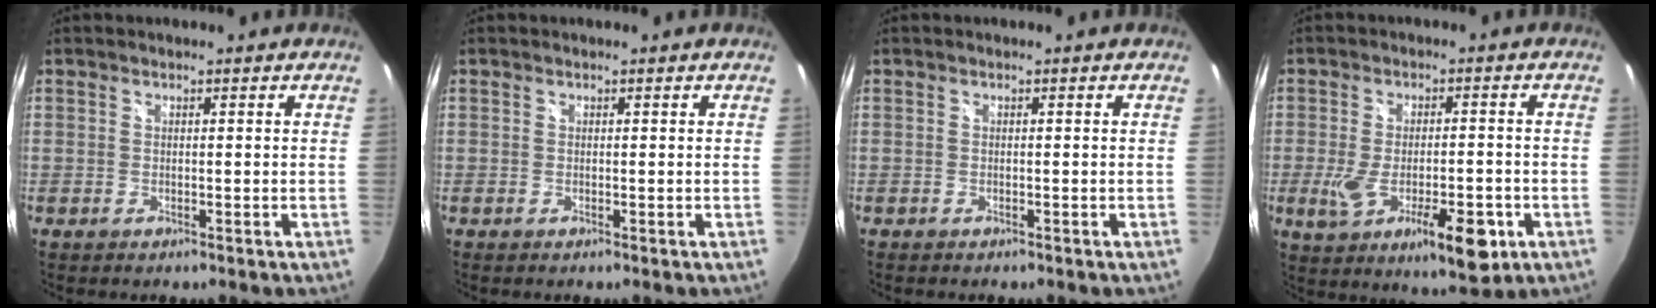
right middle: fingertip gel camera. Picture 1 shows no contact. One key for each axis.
{"total": 0.0}
{"total": 0.5, "fx": -0.2, "fy": -0.5, "fz": -0.1, "tx": 0.002, "ty": -0.003, "tz": -0.005}
{"total": 13.5, "fx": -4.8, "fy": 5.0, "fz": 11.6, "tx": -0.211, "ty": -0.032, "tz": -0.070}